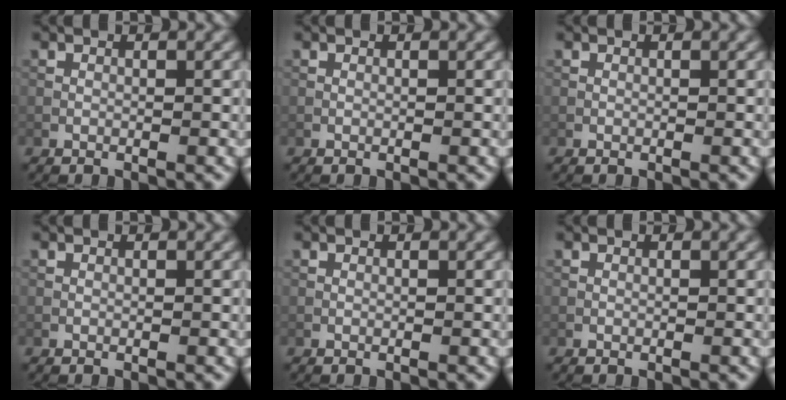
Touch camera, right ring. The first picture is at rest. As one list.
[{"total": 0.0}, {"total": 0.0}, {"total": 0.0}, {"total": 0.0}, {"total": 0.0}]